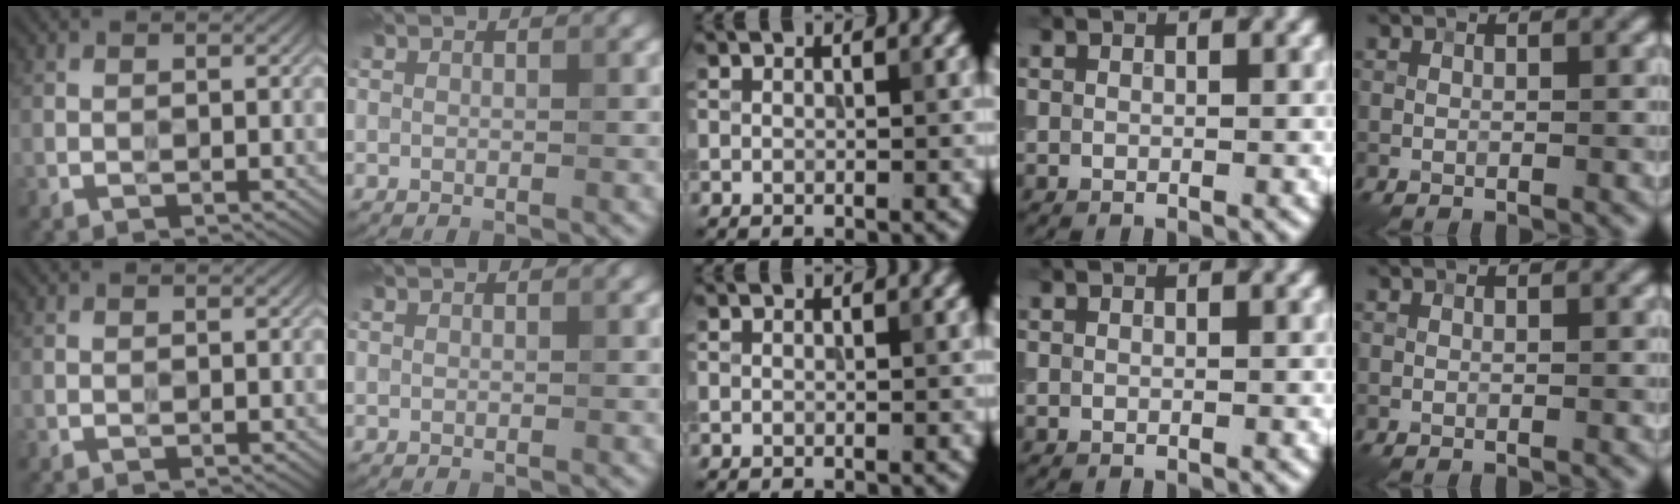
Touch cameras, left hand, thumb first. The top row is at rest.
{}